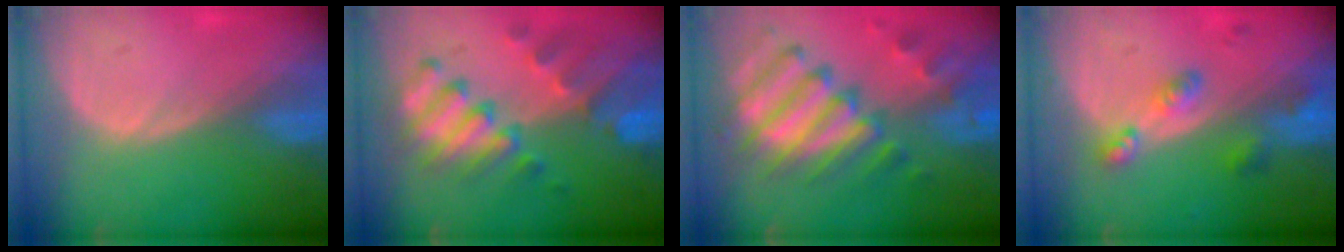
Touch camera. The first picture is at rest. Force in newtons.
{"total": 10.3, "press": 9.0, "slide": 5.2}
{"total": 11.8, "press": 10.2, "slide": 5.9}
{"total": 5.3, "press": 4.8, "slide": 2.2}